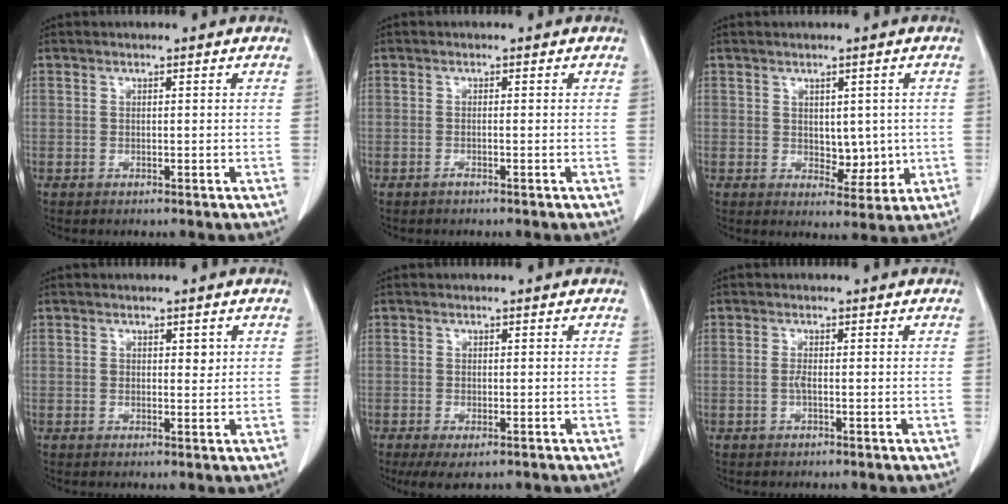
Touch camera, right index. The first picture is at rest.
{"total": 0.7, "force": [-0.5, -0.2, 0.5], "torque": [-0.008, 0.002, -0.009]}
{"total": 4.5, "force": [0.1, 2.7, 3.6], "torque": [-0.041, -0.005, 0.013]}
{"total": 1.7, "force": [0.6, 1.1, 1.1], "torque": [-0.013, 0.001, 0.010]}
{"total": 4.7, "force": [-3.2, 1.5, 3.1], "torque": [-0.047, -0.013, -0.049]}
{"total": 0.9, "force": [-0.2, 0.0, 0.8], "torque": [-0.017, 0.002, -0.004]}